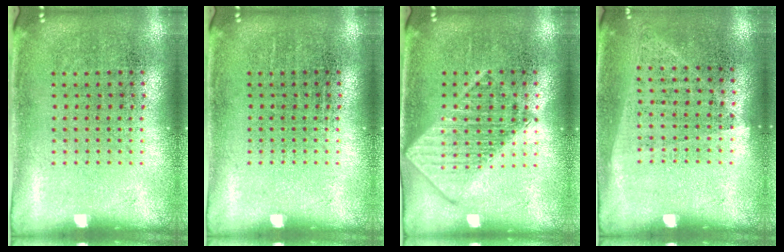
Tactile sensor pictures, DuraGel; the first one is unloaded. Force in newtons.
{"total": 0.0}
{"total": 2.9, "press": 2.9, "slide": 0.3}
{"total": 1.0, "press": 0.9, "slide": 0.4}